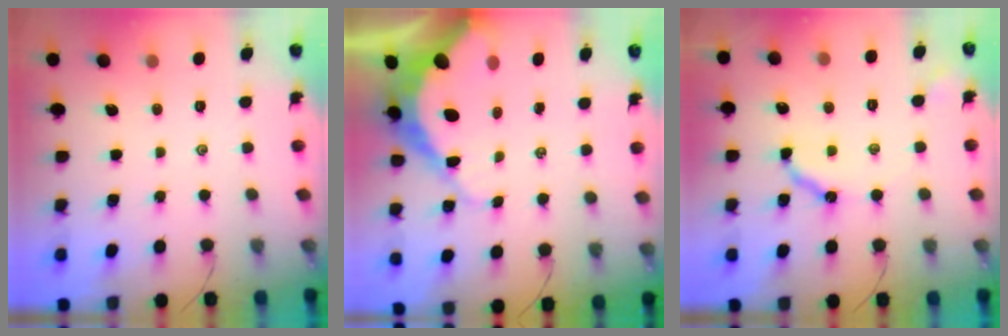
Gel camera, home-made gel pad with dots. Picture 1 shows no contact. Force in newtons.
{"total": 12.5, "press": 12.4, "slide": 1.6}
{"total": 8.7, "press": 8.7, "slide": 1.0}